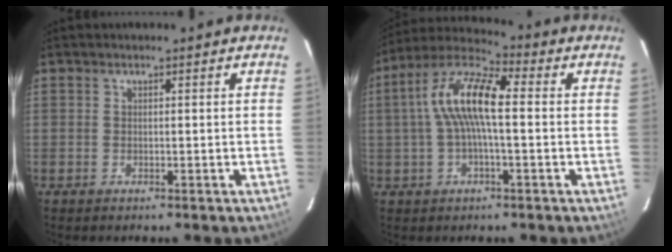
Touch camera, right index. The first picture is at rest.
{"total": 11.8, "force": [0.7, 3.6, 11.2], "torque": [-0.223, 0.024, 0.003]}